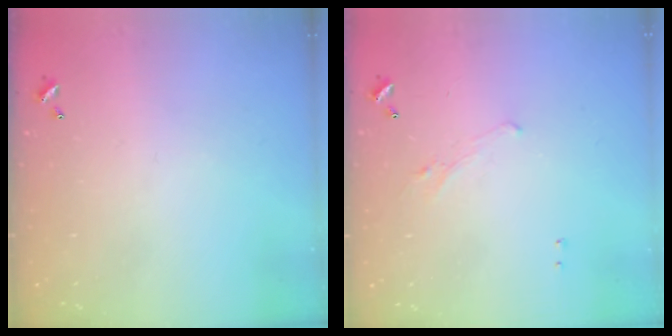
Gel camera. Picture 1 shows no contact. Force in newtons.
{"total": 1.2, "press": 0.9, "slide": 0.8}